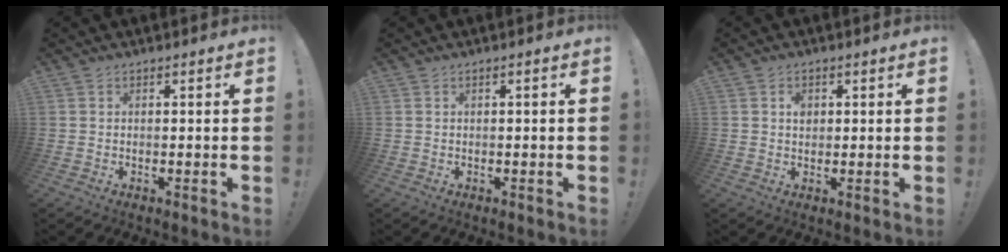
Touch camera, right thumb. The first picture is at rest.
{"total": 0.8, "force": [-0.3, -0.2, 0.7], "torque": [-0.013, -0.002, -0.006]}
{"total": 2.5, "force": [0.5, 2.1, 1.3], "torque": [-0.005, -0.004, 0.004]}